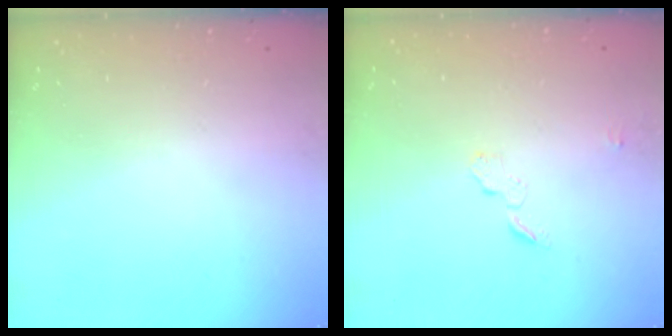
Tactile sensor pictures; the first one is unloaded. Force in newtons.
{"total": 4.7, "press": 4.7, "slide": 0.4}